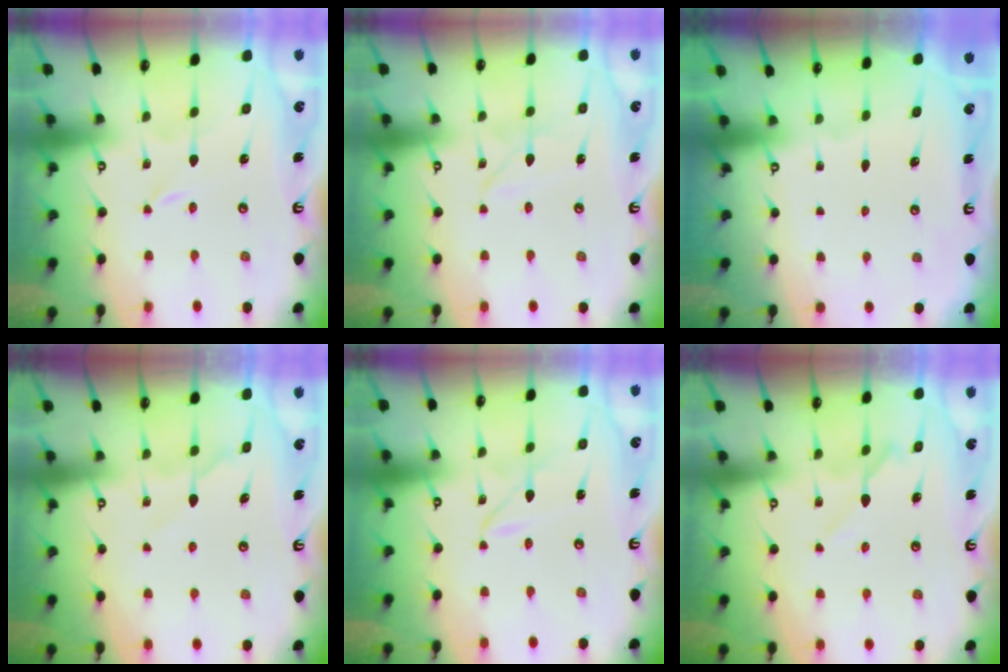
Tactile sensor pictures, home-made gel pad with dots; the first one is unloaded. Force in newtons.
{"total": 3.1, "press": 3.1, "slide": 0.4}
{"total": 0.0}
{"total": 5.2, "press": 5.2, "slide": 0.6}
{"total": 1.9, "press": 1.9, "slide": 0.2}
{"total": 6.6, "press": 6.5, "slide": 0.6}